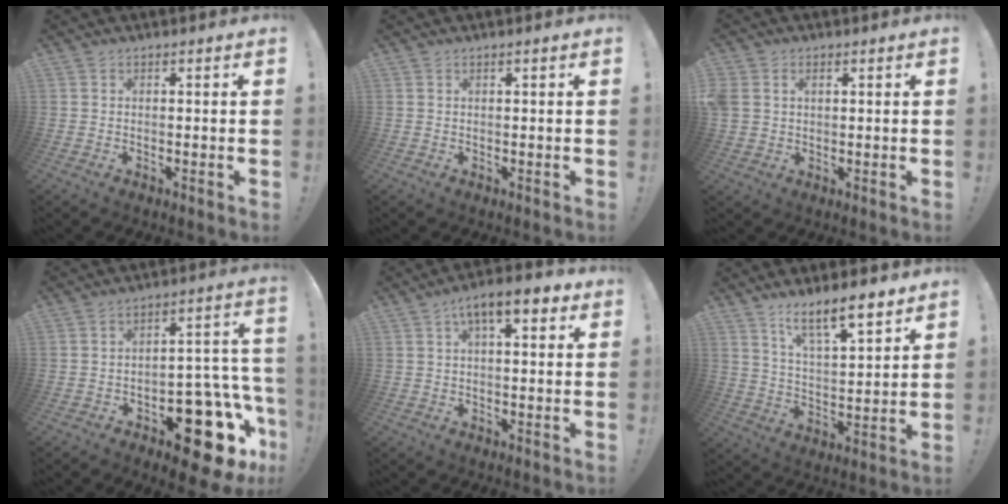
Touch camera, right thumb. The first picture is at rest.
{"total": 0.7, "force": [0.5, -0.1, 0.5], "torque": [-0.006, -0.002, 0.007]}
{"total": 3.6, "force": [1.1, 2.9, 1.8], "torque": [-0.041, 0.000, 0.021]}
{"total": 19.5, "force": [-9.5, 9.7, 13.9], "torque": [-0.133, 0.058, -0.137]}
{"total": 8.4, "force": [3.7, 3.2, 6.9], "torque": [-0.096, -0.008, 0.059]}
{"total": 11.9, "force": [8.8, 3.0, 7.4], "torque": [-0.117, -0.053, 0.150]}